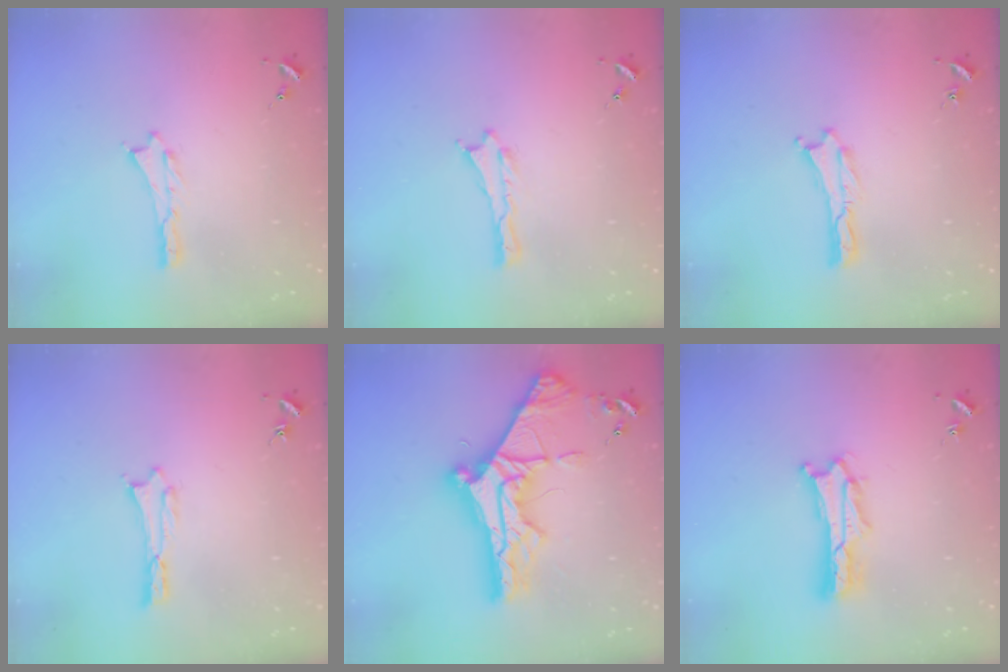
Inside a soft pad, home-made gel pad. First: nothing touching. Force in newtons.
{"total": 0.0}
{"total": 0.0}
{"total": 0.0}
{"total": 10.8, "press": 10.7, "slide": 1.2}
{"total": 2.0, "press": 2.0, "slide": 0.3}